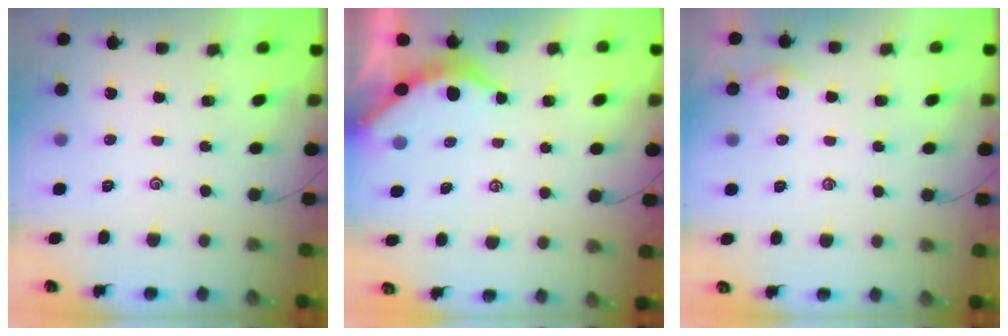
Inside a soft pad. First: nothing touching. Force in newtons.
{"total": 3.7, "press": 3.6, "slide": 0.4}
{"total": 1.3, "press": 1.2, "slide": 0.4}